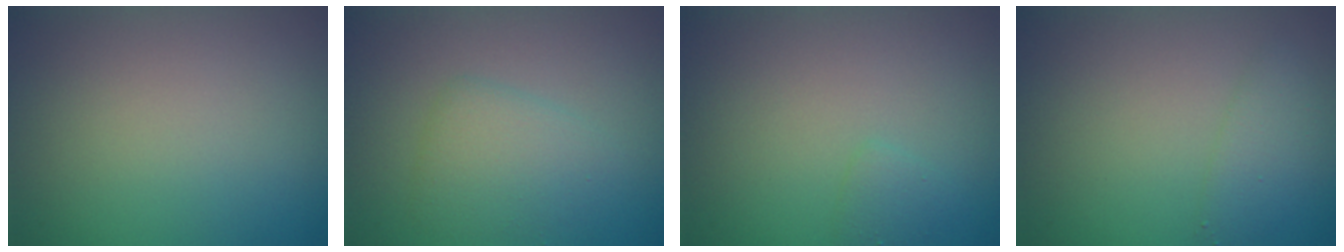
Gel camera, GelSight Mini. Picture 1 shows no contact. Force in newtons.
{"total": 2.7, "press": 2.7, "slide": 0.1}
{"total": 1.0, "press": 1.0, "slide": 0.1}
{"total": 1.8, "press": 1.8, "slide": 0.1}